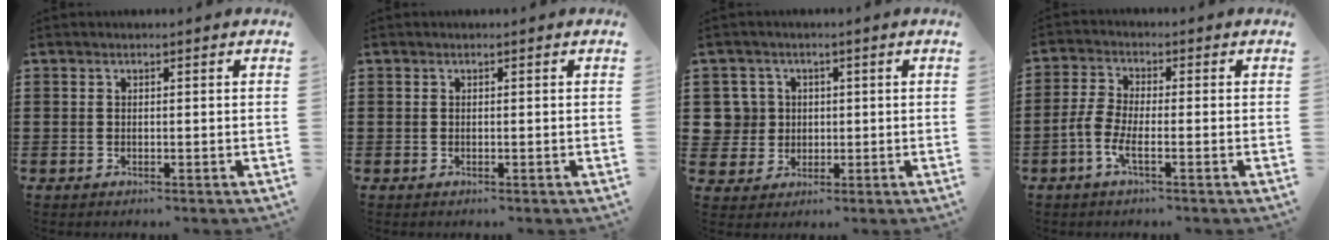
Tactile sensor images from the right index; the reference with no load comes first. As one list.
[{"total": 0.0}, {"total": 4.9, "force": [0.7, 4.8, 0.8], "torque": [-0.047, 0.015, 0.010]}, {"total": 4.4, "force": [-1.9, 1.4, 3.8], "torque": [-0.101, -0.009, -0.046]}]